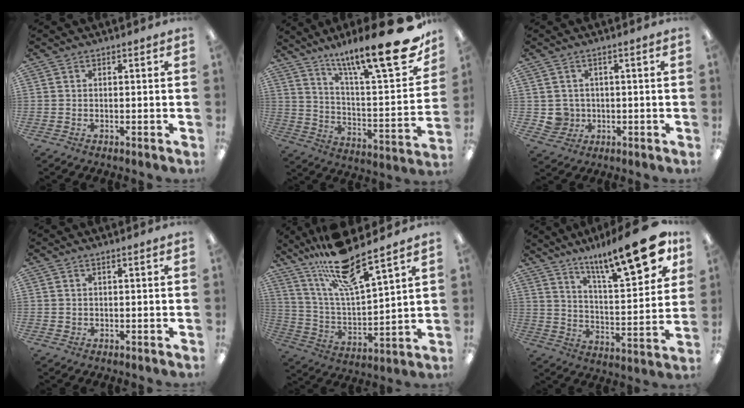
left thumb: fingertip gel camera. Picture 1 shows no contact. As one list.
[{"total": 23.1, "force": [16.2, 4.6, 15.8], "torque": [-0.225, -0.112, 0.256]}, {"total": 3.9, "force": [0.3, 3.8, 0.6], "torque": [-0.013, 0.003, 0.007]}, {"total": 0.7, "force": [0.5, 0.3, 0.4], "torque": [-0.008, 0.002, 0.008]}, {"total": 18.8, "force": [14.9, 3.5, 10.9], "torque": [-0.207, -0.089, 0.252]}, {"total": 20.5, "force": [15.0, 4.9, 13.1], "torque": [-0.196, -0.101, 0.242]}]